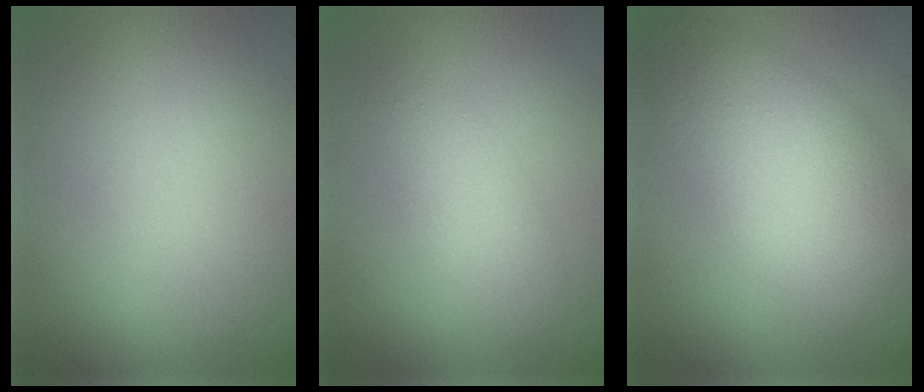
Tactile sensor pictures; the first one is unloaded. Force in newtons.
{"total": 2.7, "press": 2.7, "slide": 0.0}
{"total": 8.5, "press": 8.5, "slide": 0.3}